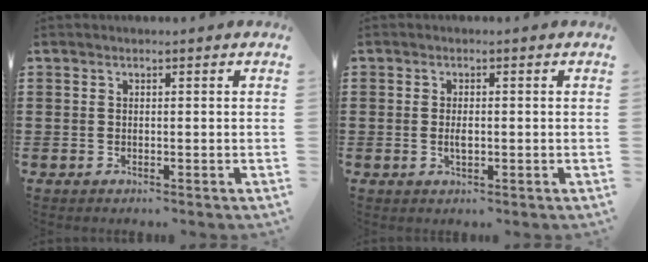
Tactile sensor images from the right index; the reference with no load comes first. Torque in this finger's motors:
{"motor_torque": [1.00, 1.14, -0.02, -0.01]}